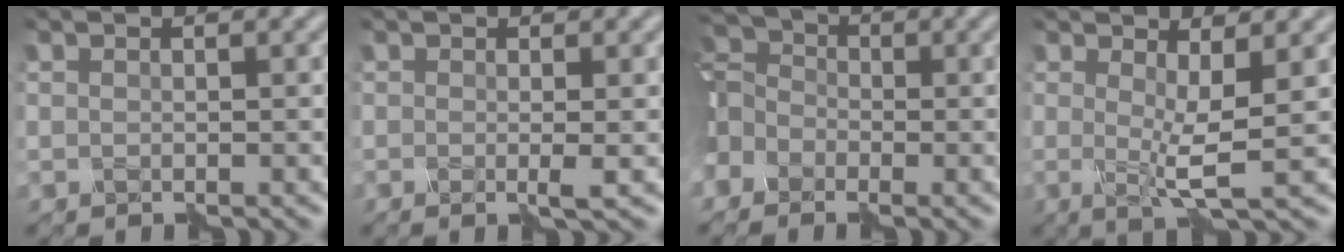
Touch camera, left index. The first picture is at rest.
{"total": 1.1, "force": [-0.1, 0.0, 1.0], "torque": [-0.015, 0.000, -0.005]}
{"total": 7.2, "force": [-3.3, 5.6, 3.1], "torque": [-0.086, 0.006, -0.072]}
{"total": 3.0, "force": [0.3, 0.3, 3.0], "torque": [-0.047, -0.011, 0.002]}